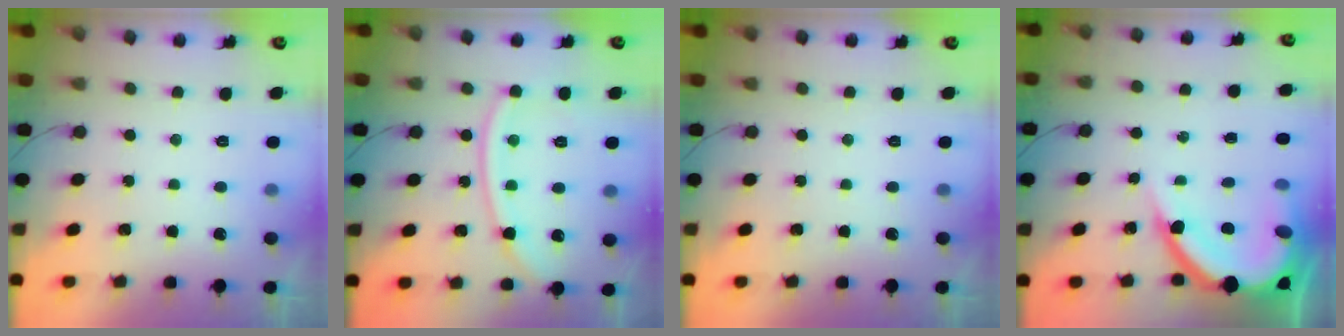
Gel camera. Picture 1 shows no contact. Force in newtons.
{"total": 11.2, "press": 11.1, "slide": 1.4}
{"total": 0.0}
{"total": 15.6, "press": 15.5, "slide": 1.5}